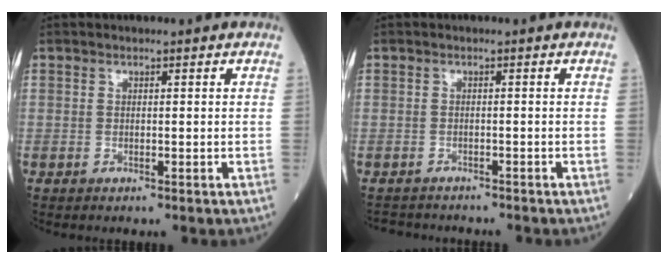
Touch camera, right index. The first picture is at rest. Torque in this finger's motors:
{"motor_torque": [-0.29, -0.04, -1.04, -0.21]}